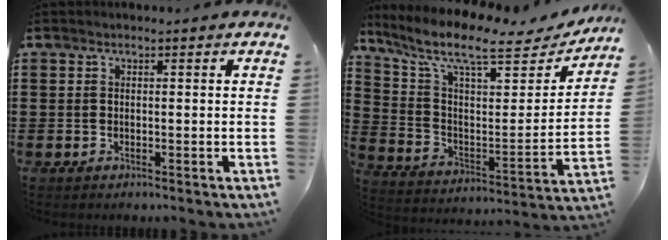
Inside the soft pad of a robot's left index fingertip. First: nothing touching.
{"total": 10.2, "force": [8.0, 2.2, 6.0], "torque": [-0.141, -0.051, 0.133]}